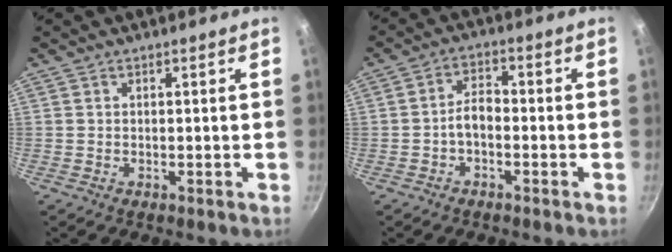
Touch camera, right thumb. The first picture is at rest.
{"total": 4.0, "force": [-1.6, 2.2, 3.0], "torque": [-0.045, 0.027, -0.034]}